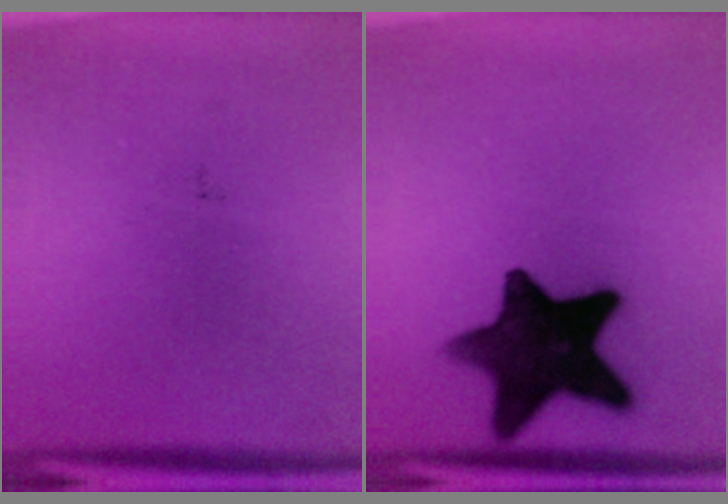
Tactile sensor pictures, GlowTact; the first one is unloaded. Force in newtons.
{"total": 14.5}